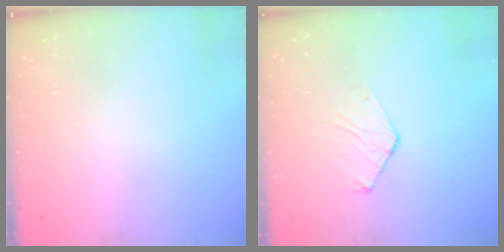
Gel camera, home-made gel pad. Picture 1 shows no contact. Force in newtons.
{"total": 6.4, "press": 6.3, "slide": 0.6}